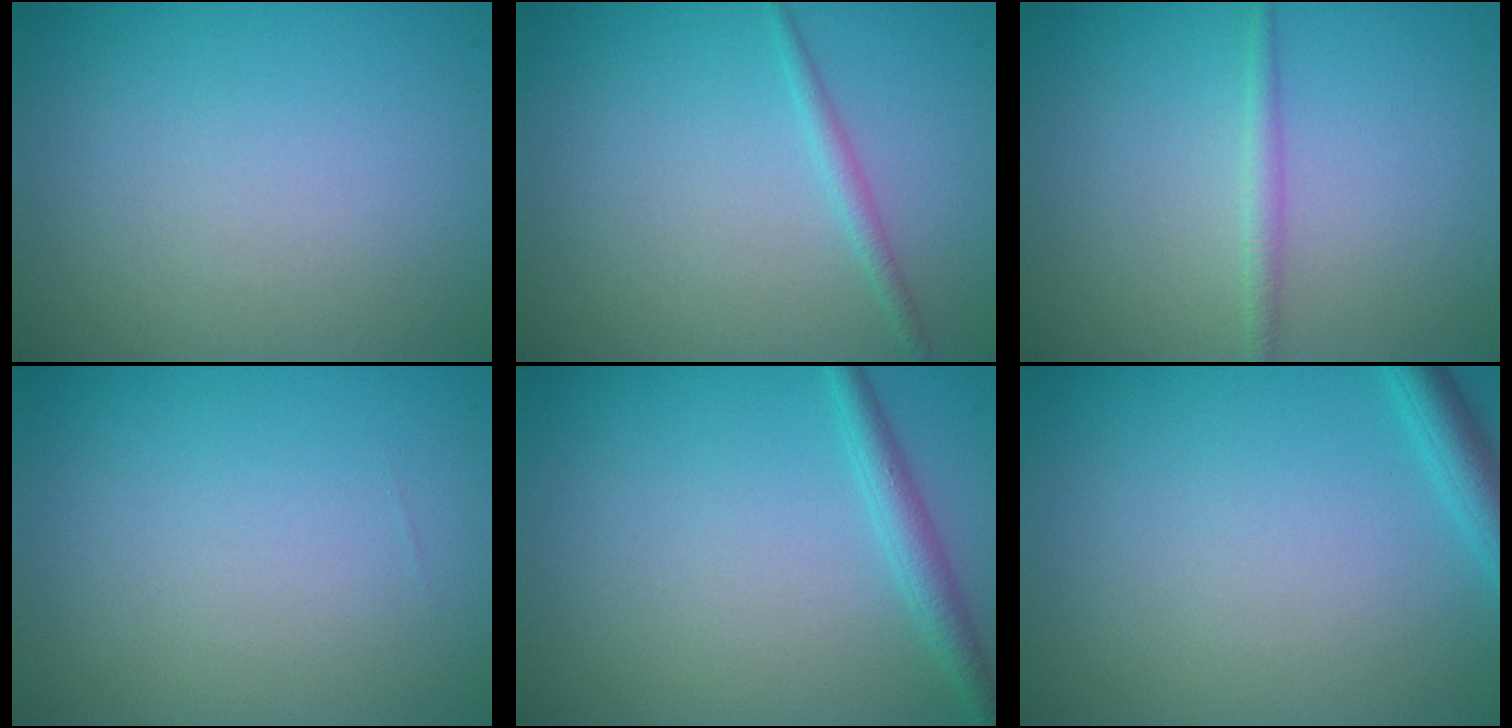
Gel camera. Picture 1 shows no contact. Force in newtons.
{"total": 1.1, "press": 1.1, "slide": 0.0}
{"total": 1.2, "press": 1.2, "slide": 0.1}
{"total": 0.0}
{"total": 2.0, "press": 2.0, "slide": 0.0}
{"total": 2.5, "press": 2.5, "slide": 0.1}